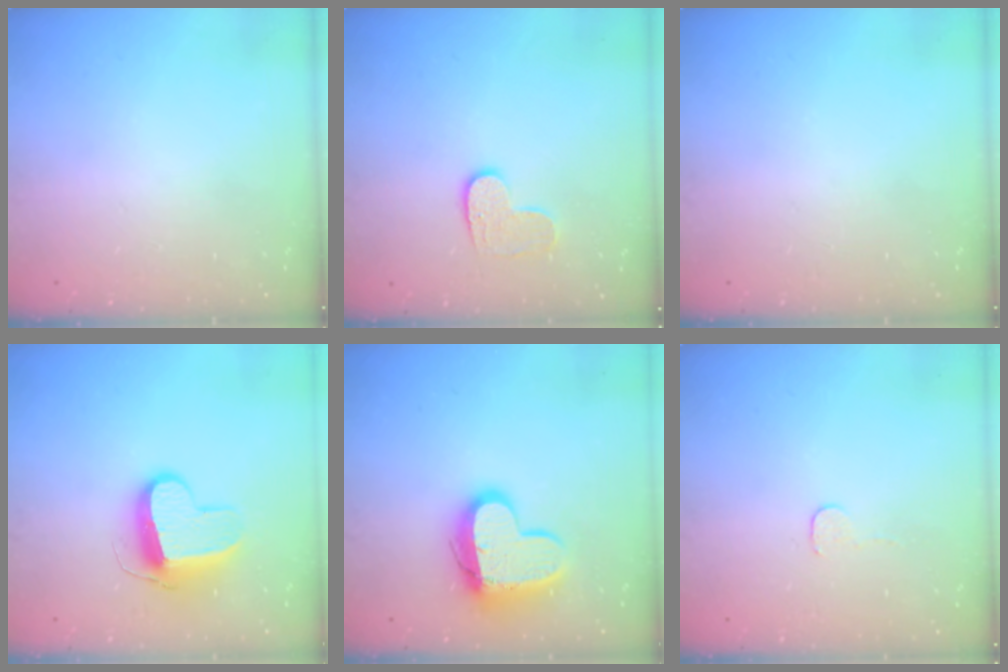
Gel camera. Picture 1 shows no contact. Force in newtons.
{"total": 7.0, "press": 7.0, "slide": 0.2}
{"total": 0.0}
{"total": 11.7, "press": 11.7, "slide": 0.9}
{"total": 13.5, "press": 13.5, "slide": 1.2}
{"total": 2.7, "press": 2.7, "slide": 0.2}